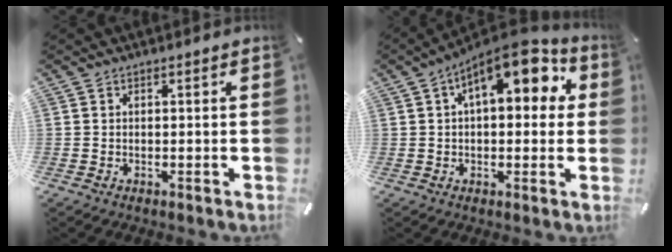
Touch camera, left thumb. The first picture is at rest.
{"total": 13.6, "force": [5.9, 6.4, 10.4], "torque": [-0.138, -0.025, 0.098]}